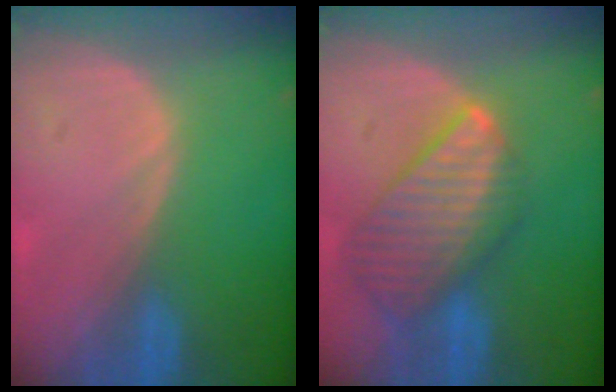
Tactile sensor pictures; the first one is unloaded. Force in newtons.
{"total": 9.7, "press": 8.5, "slide": 4.7}